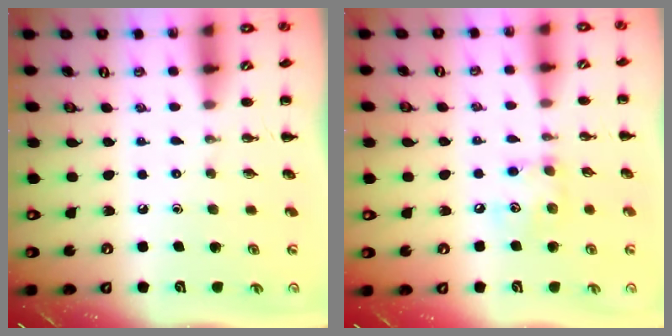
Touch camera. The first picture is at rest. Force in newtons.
{"total": 6.7, "press": 6.7, "slide": 0.5}